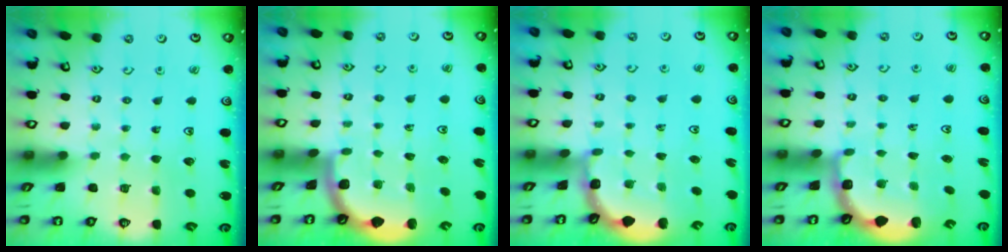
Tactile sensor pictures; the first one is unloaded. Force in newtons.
{"total": 1.7, "press": 1.6, "slide": 0.1}
{"total": 2.0, "press": 2.0, "slide": 0.2}
{"total": 2.8, "press": 2.2, "slide": 1.7}